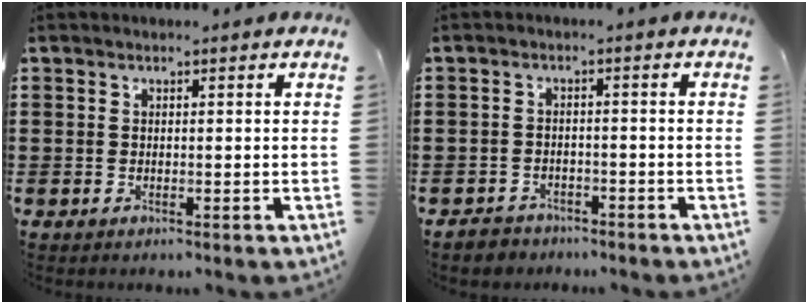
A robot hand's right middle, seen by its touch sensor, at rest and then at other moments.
{"total": 2.1, "force": [-2.0, 0.6, -0.2], "torque": [-0.005, 0.002, -0.044]}